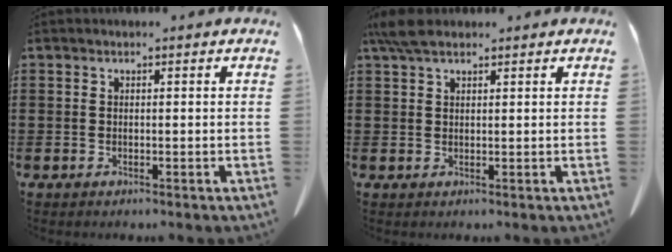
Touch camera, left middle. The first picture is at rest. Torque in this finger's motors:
{"motor_torque": [1.05, 0.91, 0.24, 0.07]}